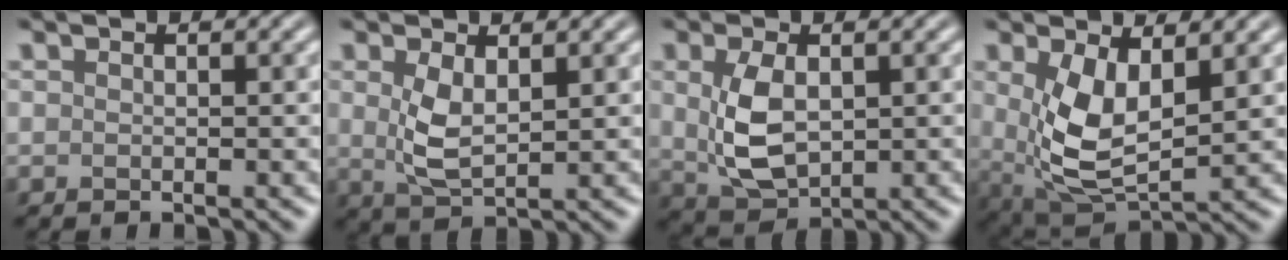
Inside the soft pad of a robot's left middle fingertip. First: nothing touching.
{"total": 3.3, "force": [0.9, 1.5, 2.8], "torque": [-0.066, -0.005, 0.021]}
{"total": 5.2, "force": [0.5, 3.1, 4.1], "torque": [-0.097, -0.003, 0.020]}
{"total": 6.2, "force": [1.3, 3.0, 5.3], "torque": [-0.118, -0.016, 0.032]}